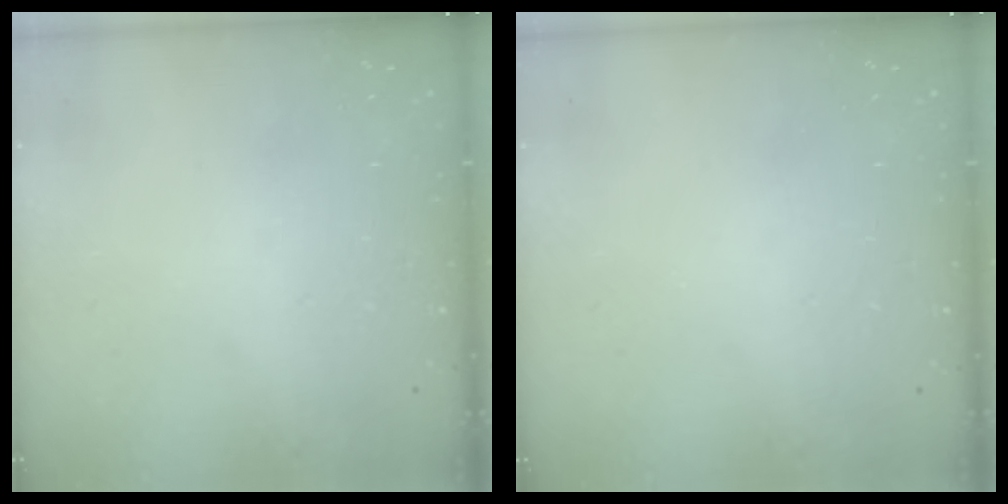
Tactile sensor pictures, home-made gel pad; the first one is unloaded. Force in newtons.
{"total": 0.0}